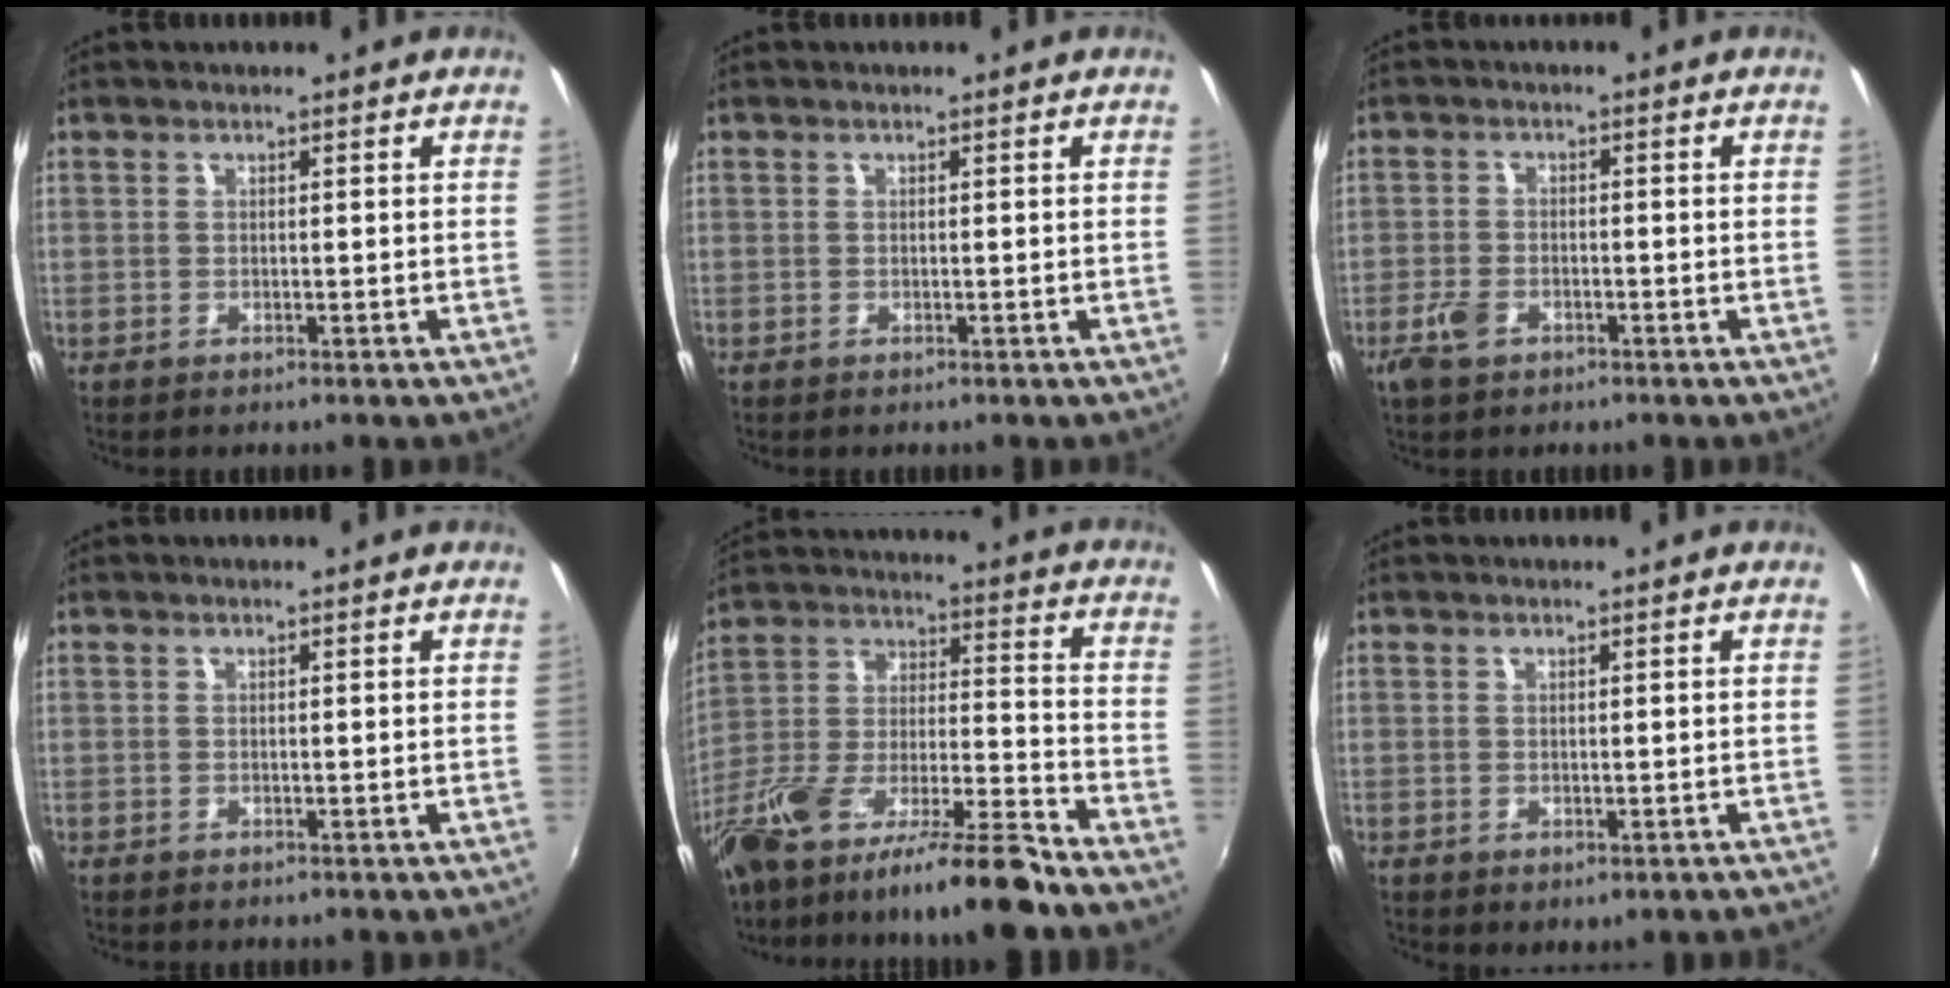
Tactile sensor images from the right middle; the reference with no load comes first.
{"total": 0.0}
{"total": 4.5, "force": [-2.8, 2.6, 2.5], "torque": [-0.063, -0.004, -0.053]}
{"total": 0.0}
{"total": 18.6, "force": [-13.8, 2.2, 12.2], "torque": [-0.224, -0.024, -0.247]}
{"total": 1.0, "force": [-0.1, 0.6, 0.8], "torque": [-0.013, -0.005, 0.001]}